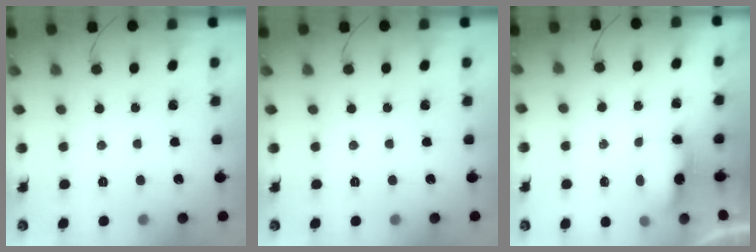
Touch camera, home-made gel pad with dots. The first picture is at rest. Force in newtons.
{"total": 0.0}
{"total": 4.8, "press": 4.8, "slide": 0.3}